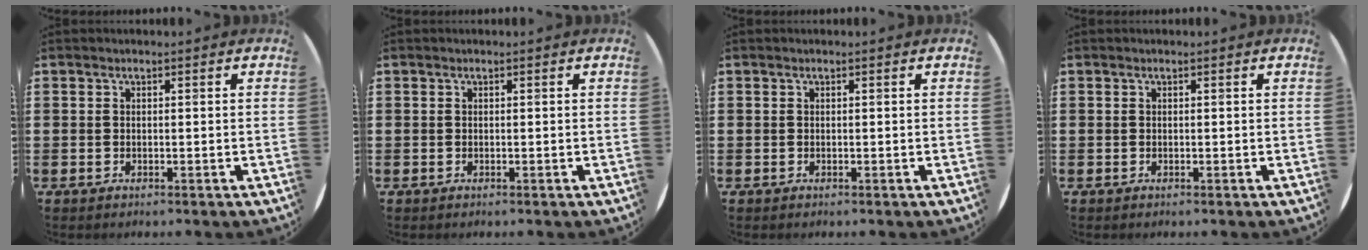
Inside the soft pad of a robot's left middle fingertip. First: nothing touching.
{"total": 0.0}
{"total": 0.0}
{"total": 0.0}